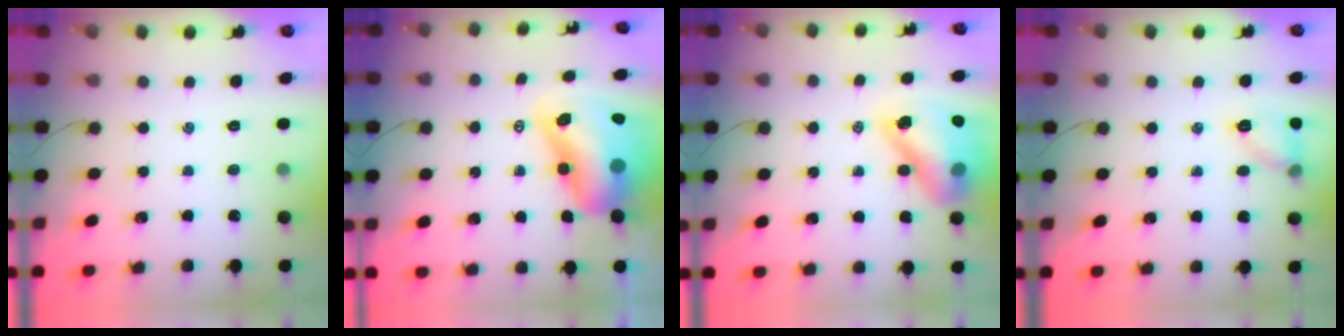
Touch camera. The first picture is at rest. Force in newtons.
{"total": 15.7, "press": 15.0, "slide": 4.4}
{"total": 15.8, "press": 15.2, "slide": 4.3}
{"total": 8.3, "press": 8.3, "slide": 0.3}